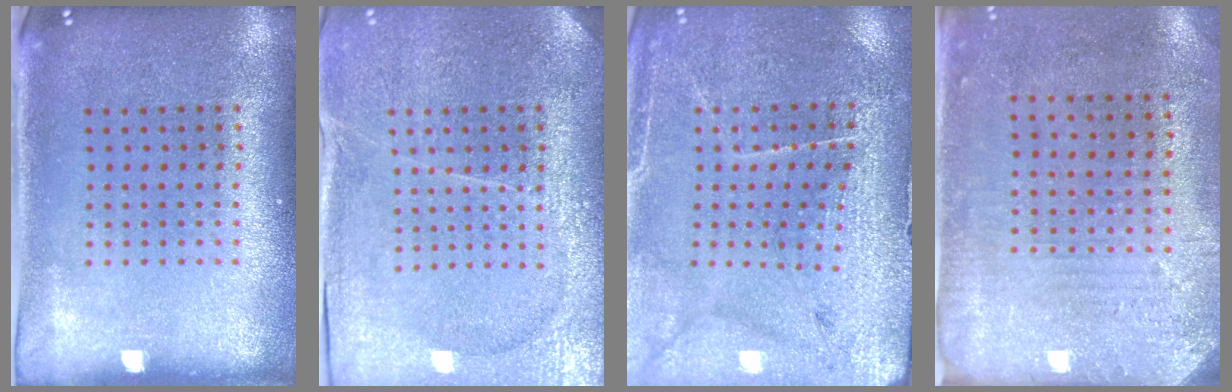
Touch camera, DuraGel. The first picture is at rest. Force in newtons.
{"total": 3.8, "press": 3.4, "slide": 1.6}
{"total": 3.1, "press": 3.1, "slide": 0.2}
{"total": 2.8, "press": 2.3, "slide": 1.7}